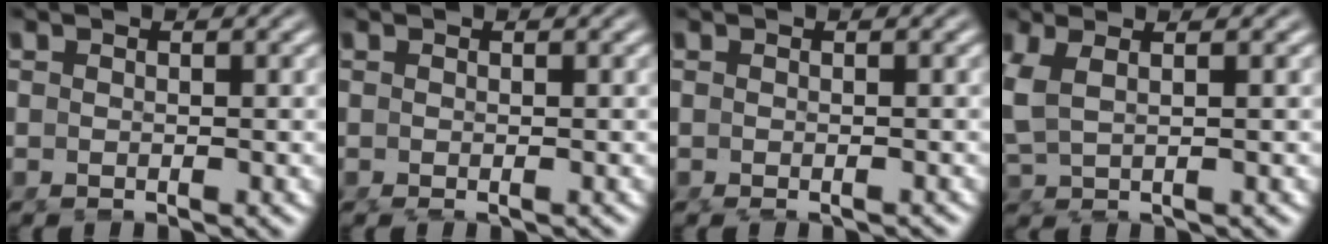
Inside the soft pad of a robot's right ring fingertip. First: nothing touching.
{"total": 0.7, "force": [-0.6, 0.1, 0.5], "torque": [-0.011, -0.004, -0.004]}
{"total": 1.1, "force": [-0.9, 0.2, 0.5], "torque": [-0.014, -0.004, -0.010]}
{"total": 4.0, "force": [0.8, 2.3, 3.2], "torque": [-0.077, 0.003, 0.020]}